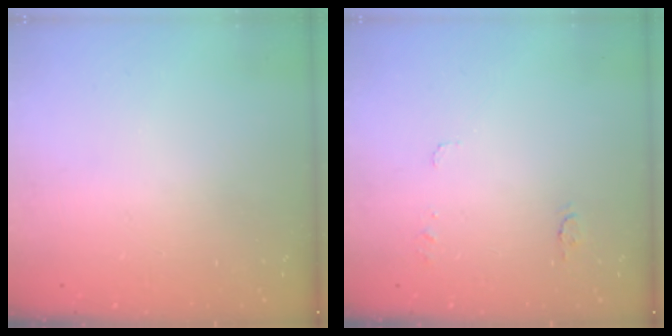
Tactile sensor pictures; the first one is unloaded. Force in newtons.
{"total": 5.2, "press": 5.1, "slide": 0.5}